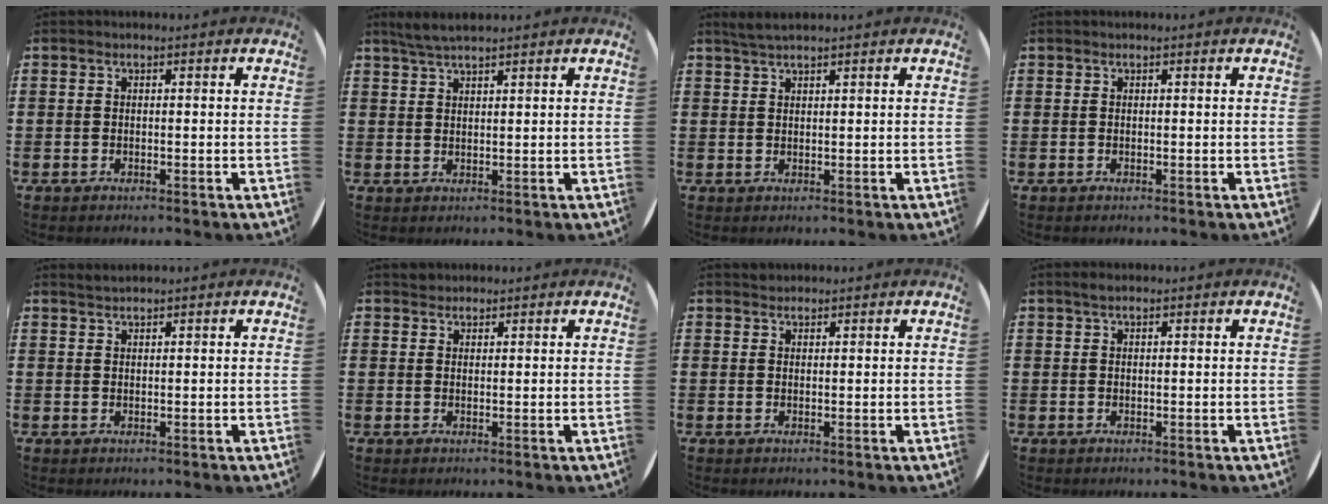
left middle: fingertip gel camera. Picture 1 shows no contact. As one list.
[{"total": 2.8, "force": [2.5, 0.3, 1.3], "torque": [-0.030, 0.002, 0.046]}, {"total": 1.9, "force": [1.7, 0.1, 0.8], "torque": [-0.018, 0.001, 0.032]}, {"total": 0.0}, {"total": 1.0, "force": [0.9, -0.1, 0.1], "torque": [-0.002, 0.000, 0.019]}, {"total": 1.2, "force": [1.1, 0.3, -0.2], "torque": [0.008, -0.002, 0.021]}, {"total": 0.8, "force": [0.8, 0.3, -0.1], "torque": [0.001, 0.003, 0.015]}, {"total": 0.8, "force": [0.6, 0.3, 0.5], "torque": [-0.010, 0.004, 0.010]}]